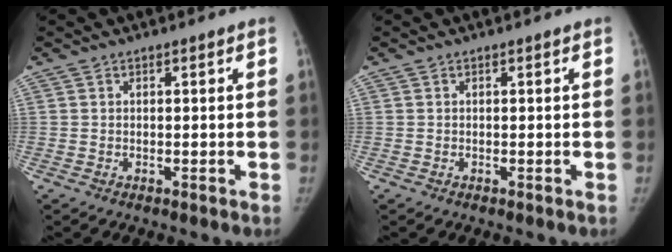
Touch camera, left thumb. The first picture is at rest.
{"total": 0.0}